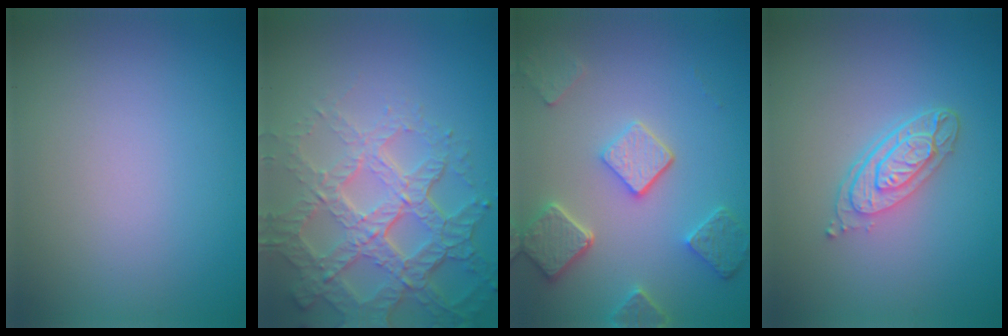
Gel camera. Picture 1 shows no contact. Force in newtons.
{"total": 7.4, "press": 5.3, "slide": 5.2}
{"total": 5.1, "press": 4.0, "slide": 3.2}
{"total": 3.8, "press": 2.8, "slide": 2.6}